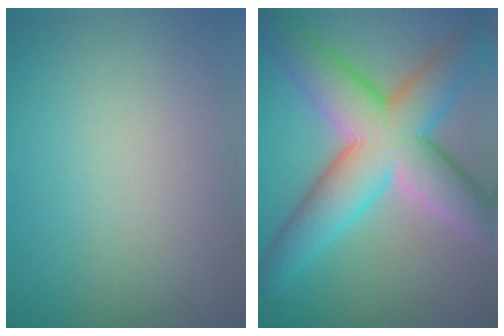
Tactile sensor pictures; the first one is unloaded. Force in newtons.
{"total": 10.7, "press": 10.7, "slide": 0.5}